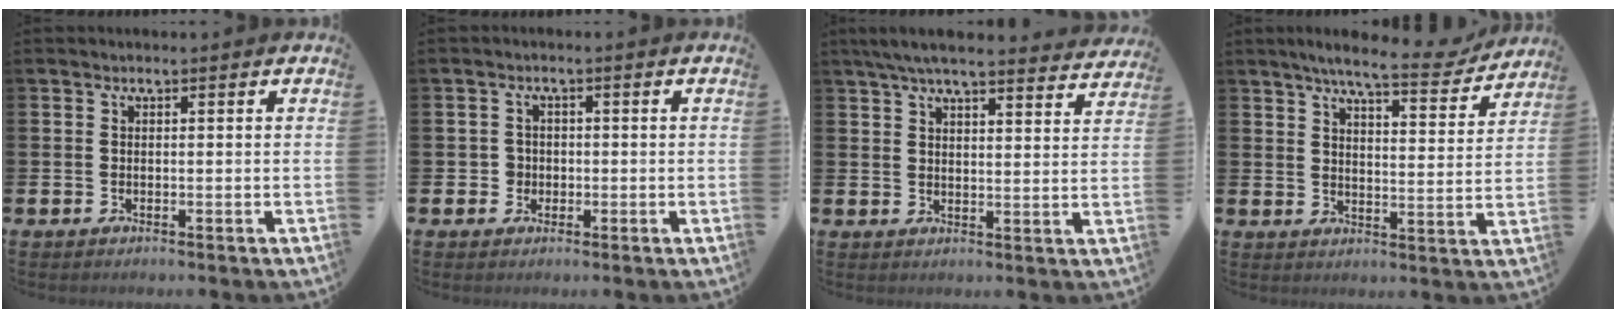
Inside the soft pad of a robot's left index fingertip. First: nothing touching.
{"total": 2.0, "force": [-0.4, 2.0, 0.3], "torque": [-0.001, 0.002, -0.014]}
{"total": 6.2, "force": [5.7, 0.8, 2.2], "torque": [-0.056, -0.023, 0.102]}
{"total": 7.8, "force": [6.9, 1.1, 3.4], "torque": [-0.061, -0.037, 0.116]}